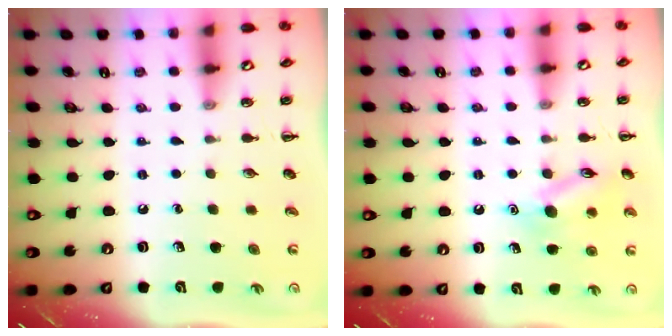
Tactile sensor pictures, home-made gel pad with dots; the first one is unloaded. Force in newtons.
{"total": 11.6, "press": 11.5, "slide": 0.6}